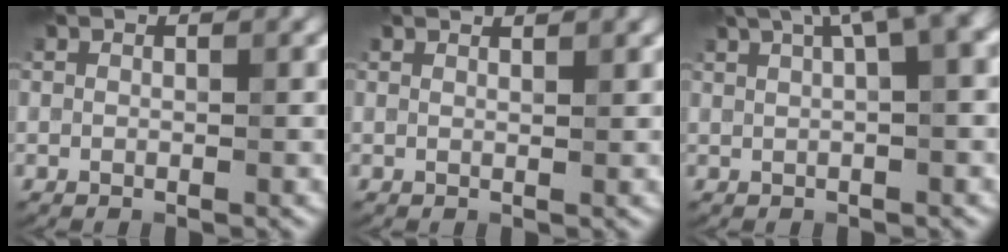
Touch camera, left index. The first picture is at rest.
{"total": 1.8, "force": [1.6, 0.4, 0.8], "torque": [-0.005, 0.000, 0.011]}
{"total": 7.4, "force": [3.5, 2.4, 6.1], "torque": [-0.059, 0.031, 0.047]}